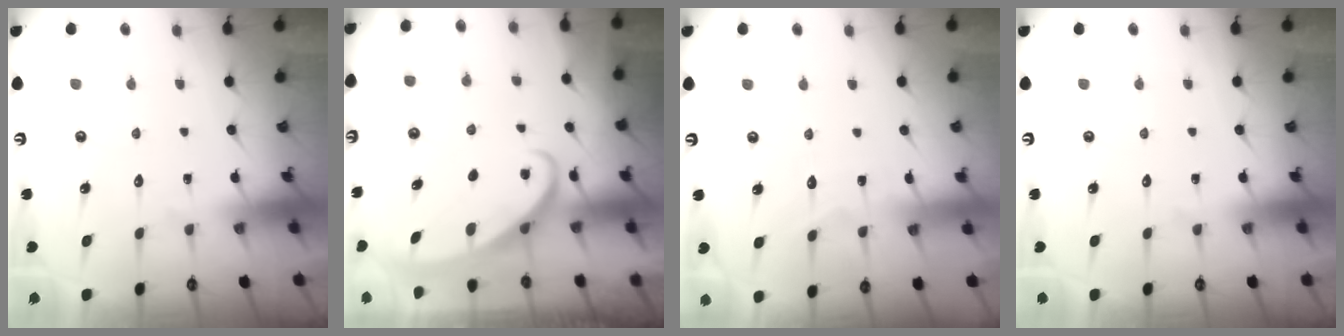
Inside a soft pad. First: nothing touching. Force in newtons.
{"total": 2.6, "press": 2.5, "slide": 0.4}
{"total": 2.9, "press": 2.9, "slide": 0.3}
{"total": 0.0}